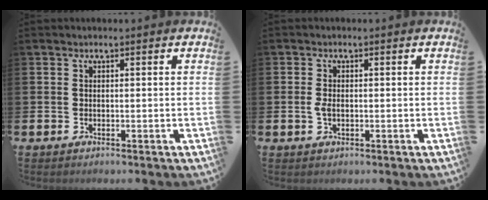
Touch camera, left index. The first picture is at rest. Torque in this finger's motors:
{"motor_torque": [0.09, 0.07, 0.02, 0.04]}